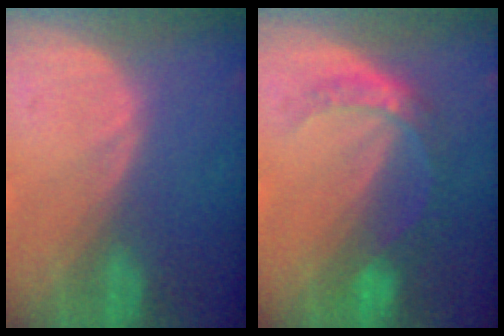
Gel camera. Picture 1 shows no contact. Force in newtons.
{"total": 5.1, "press": 4.6, "slide": 2.3}